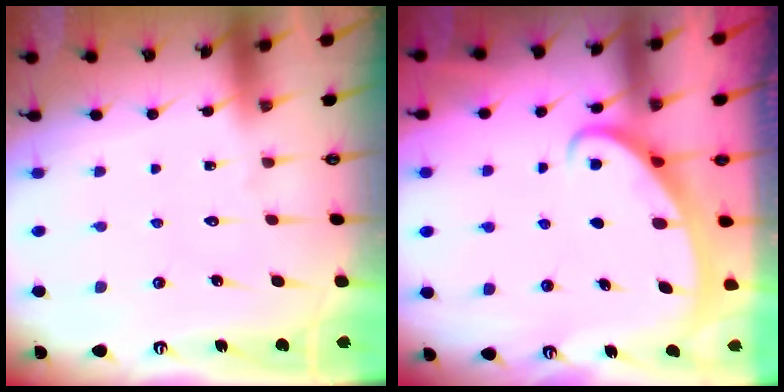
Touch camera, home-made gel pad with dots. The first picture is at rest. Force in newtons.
{"total": 2.6, "press": 2.6, "slide": 0.4}